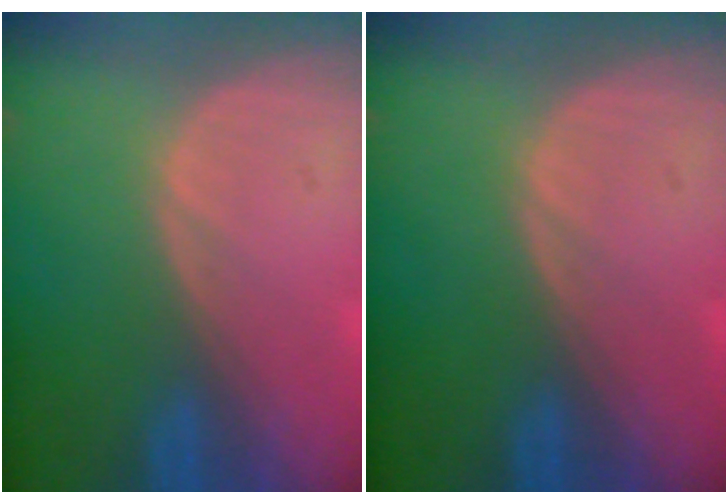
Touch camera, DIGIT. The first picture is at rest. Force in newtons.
{"total": 0.0}